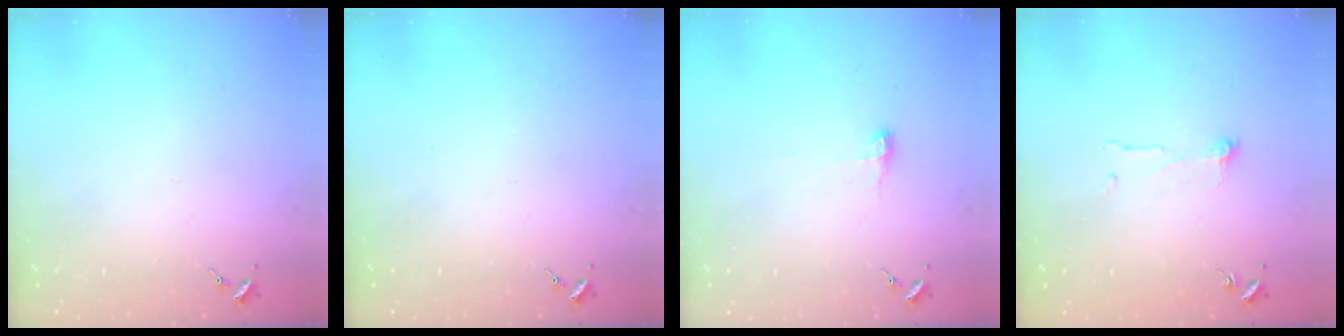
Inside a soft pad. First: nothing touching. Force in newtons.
{"total": 0.0}
{"total": 5.8, "press": 5.8, "slide": 0.6}
{"total": 3.8, "press": 3.8, "slide": 0.3}